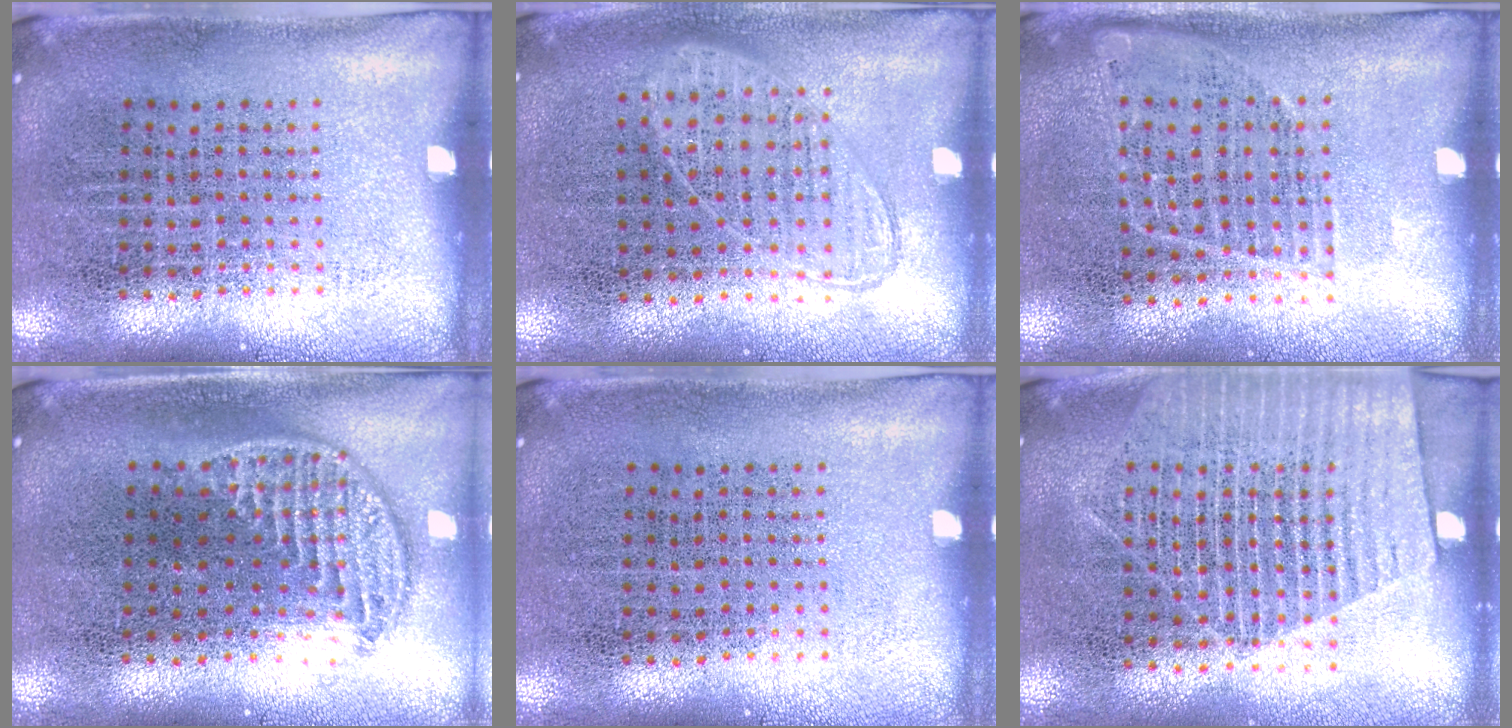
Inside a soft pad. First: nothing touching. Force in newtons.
{"total": 1.0, "press": 0.9, "slide": 0.4}
{"total": 0.9, "press": 0.8, "slide": 0.2}
{"total": 1.3, "press": 1.2, "slide": 0.7}
{"total": 0.0}
{"total": 1.7, "press": 1.5, "slide": 0.8}